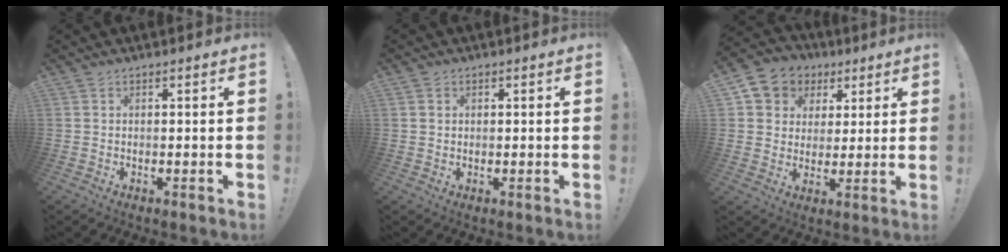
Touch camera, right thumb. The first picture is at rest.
{"total": 1.2, "force": [0.5, 1.1, 0.1], "torque": [0.002, 0.002, 0.008]}
{"total": 8.2, "force": [2.8, 7.4, 2.0], "torque": [-0.031, -0.015, 0.061]}